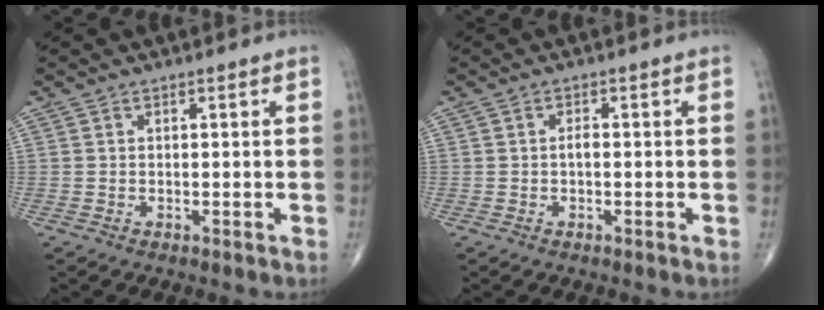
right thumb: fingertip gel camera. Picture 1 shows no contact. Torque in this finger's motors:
{"motor_torque": [0.41, 0.37, 0.08, -0.08, -0.01]}